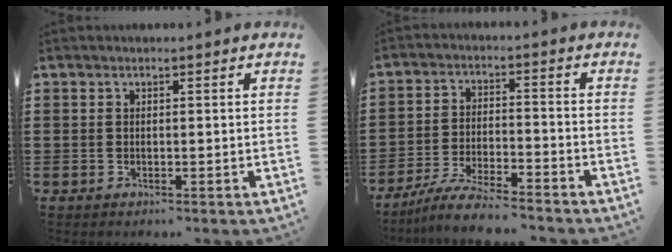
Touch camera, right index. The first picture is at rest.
{"total": 6.4, "force": [-6.0, 0.1, 2.2], "torque": [-0.054, -0.006, -0.116]}